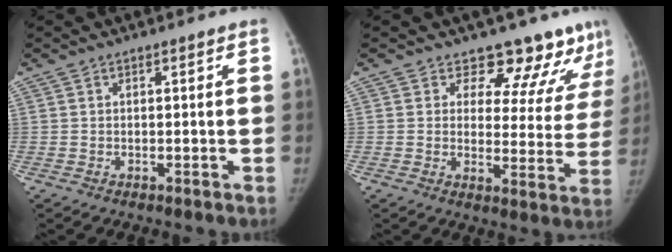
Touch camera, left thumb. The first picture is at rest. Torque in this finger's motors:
{"motor_torque": [-0.13, 0.33, 0.13, 0.19, -0.07]}